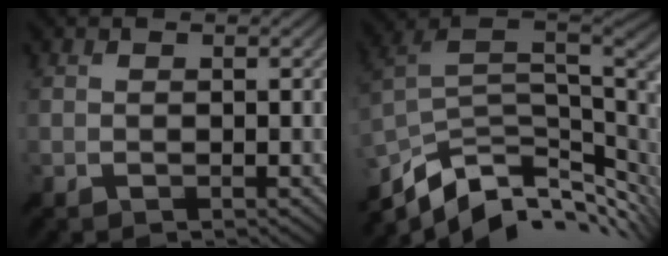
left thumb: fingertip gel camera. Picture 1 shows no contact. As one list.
[{"total": 12.0, "force": [-5.3, 5.8, 9.0], "torque": [-0.205, -0.021, -0.082]}]